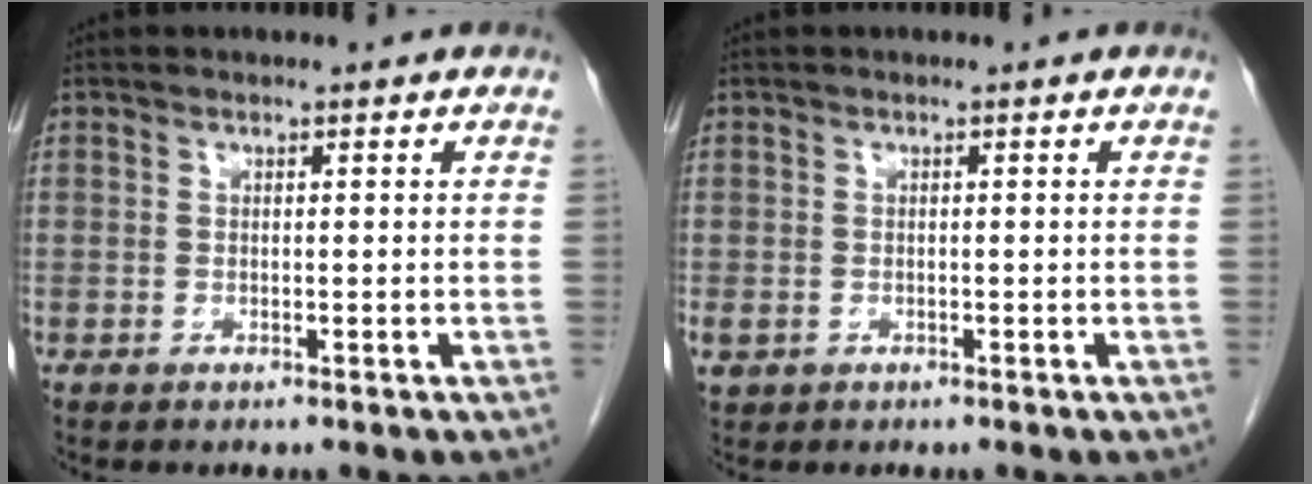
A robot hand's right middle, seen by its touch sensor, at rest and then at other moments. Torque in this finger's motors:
{"motor_torque": [0.45, -0.38, 0.09, 0.07]}